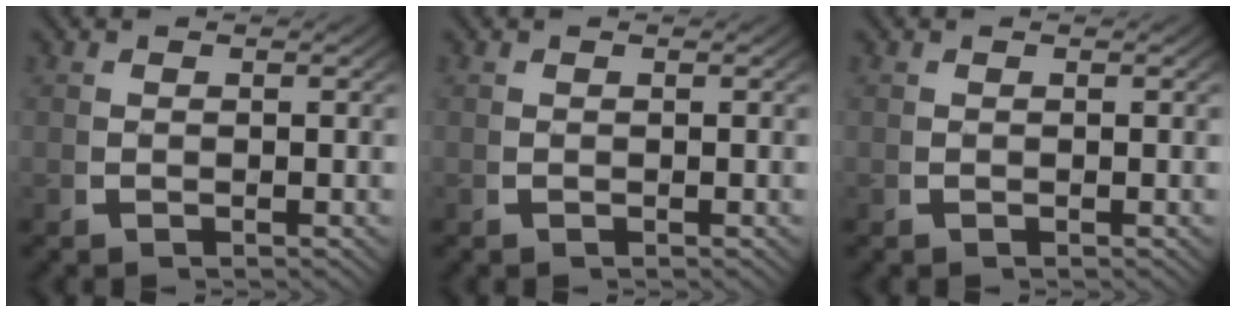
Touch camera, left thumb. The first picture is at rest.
{"total": 0.0}
{"total": 0.0}